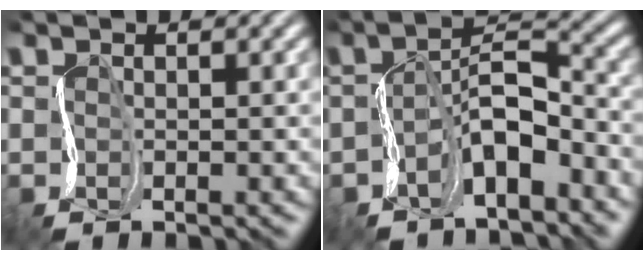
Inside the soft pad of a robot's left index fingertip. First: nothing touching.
{"total": 2.6, "force": [-1.3, 0.7, 2.1], "torque": [-0.043, 0.026, -0.038]}